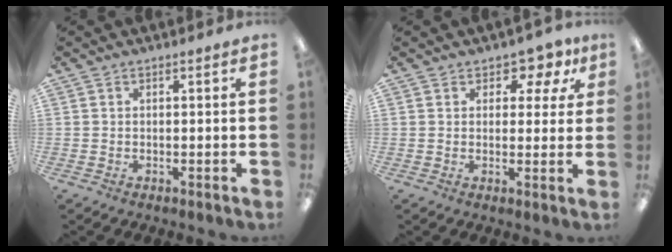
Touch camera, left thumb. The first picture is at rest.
{"total": 5.2, "force": [3.0, 3.6, 2.3], "torque": [-0.022, -0.012, 0.047]}